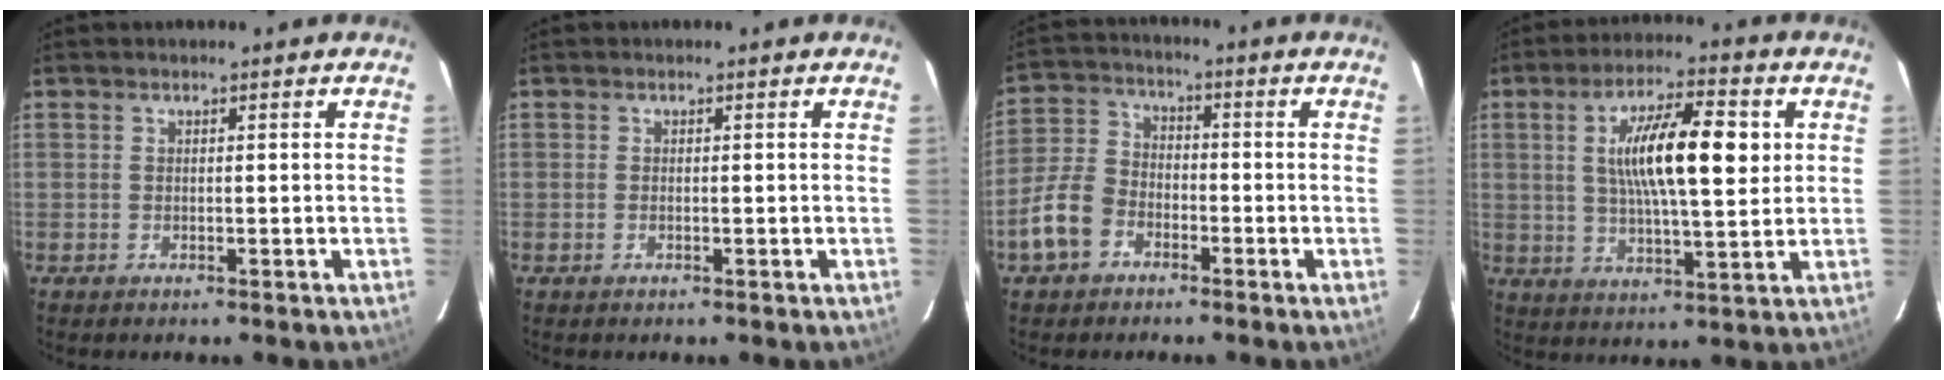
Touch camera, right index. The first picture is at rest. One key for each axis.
{"total": 0.6, "fx": -0.2, "fy": 0.4, "fz": 0.4, "tx": -0.008, "ty": 0.001, "tz": -0.004}
{"total": 9.0, "fx": -4.7, "fy": 6.4, "fz": 4.3, "tx": -0.098, "ty": 0.022, "tz": -0.094}
{"total": 13.8, "fx": 2.9, "fy": 3.5, "fz": 13.0, "tx": -0.227, "ty": 0.012, "tz": 0.050}